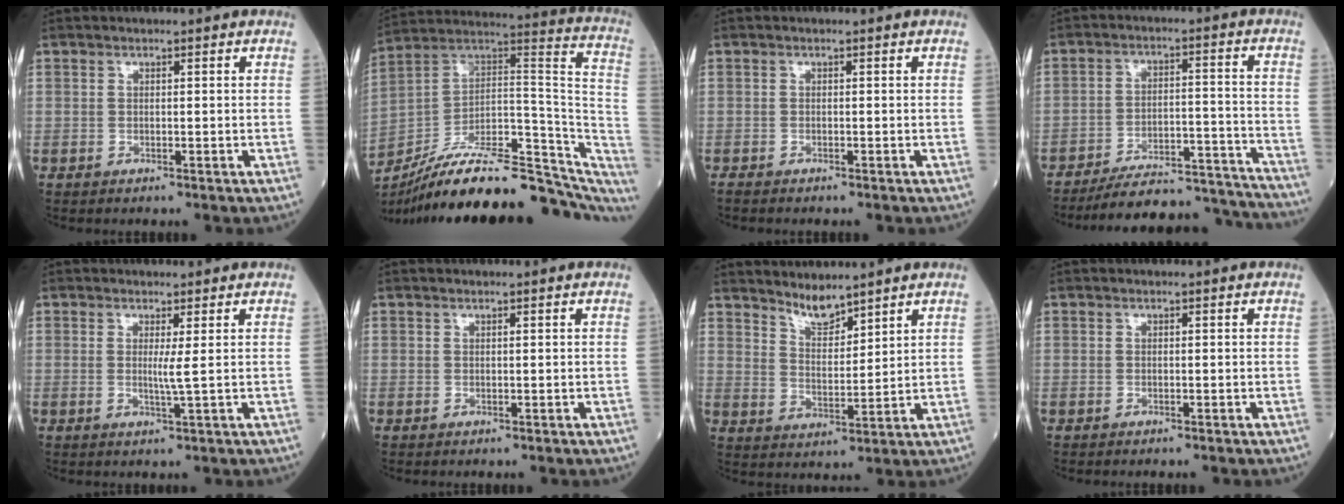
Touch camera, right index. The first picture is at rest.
{"total": 31.1, "force": [-24.0, 9.0, 17.7], "torque": [-0.247, 0.019, -0.357]}
{"total": 2.0, "force": [-1.7, 0.6, 0.9], "torque": [-0.025, -0.008, -0.024]}
{"total": 20.0, "force": [-19.2, 2.5, 4.6], "torque": [-0.062, 0.022, -0.268]}
{"total": 1.9, "force": [0.3, -0.5, 1.7], "torque": [-0.038, -0.007, 0.007]}
{"total": 0.0}
{"total": 4.8, "force": [4.4, 0.8, 1.6], "torque": [-0.038, -0.007, 0.092]}
{"total": 0.0}